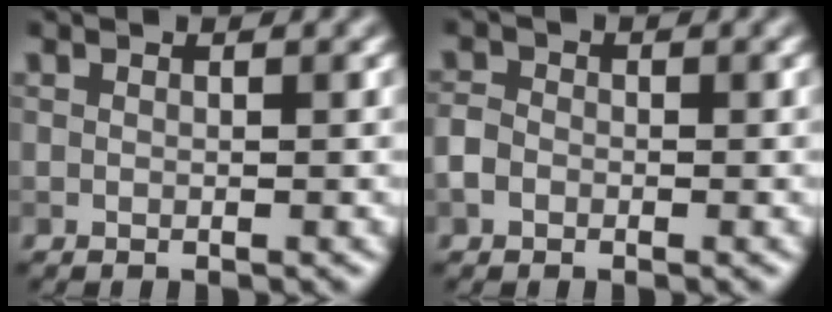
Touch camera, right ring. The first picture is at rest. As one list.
[{"total": 1.6, "force": [-0.7, 1.2, 0.7], "torque": [-0.011, 0.003, -0.020]}]